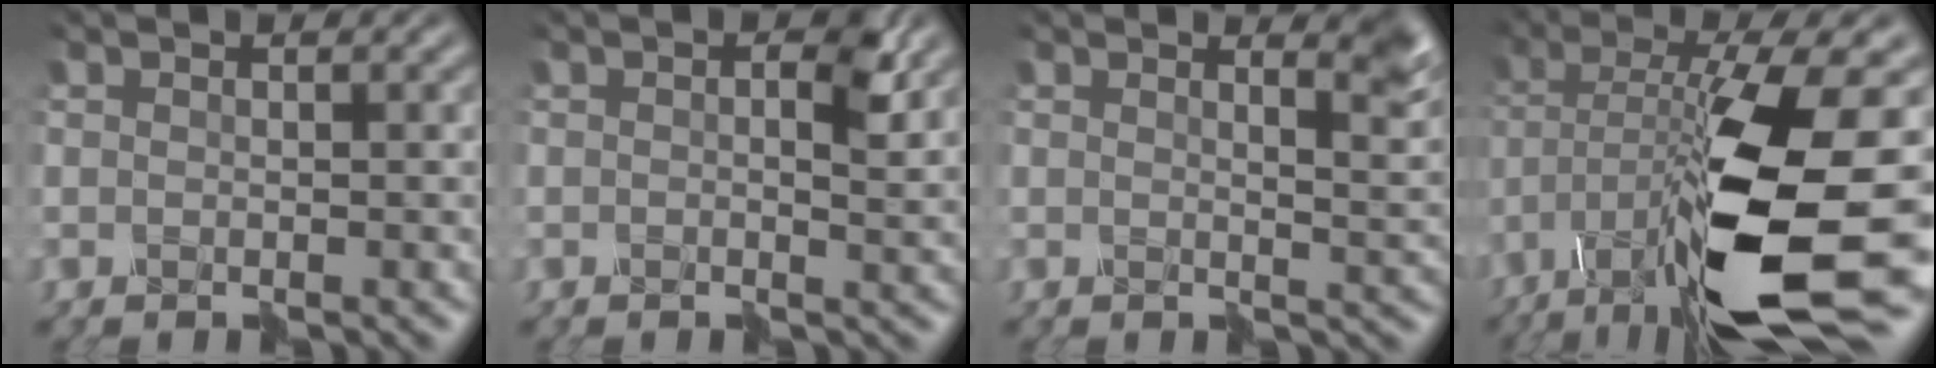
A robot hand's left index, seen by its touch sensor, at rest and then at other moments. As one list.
[{"total": 2.8, "force": [0.9, 1.0, 2.4], "torque": [-0.038, 0.007, 0.009]}, {"total": 4.4, "force": [2.7, 1.5, 3.1], "torque": [-0.023, 0.010, 0.030]}, {"total": 14.5, "force": [-6.5, 3.7, 12.5], "torque": [-0.257, -0.004, -0.107]}]